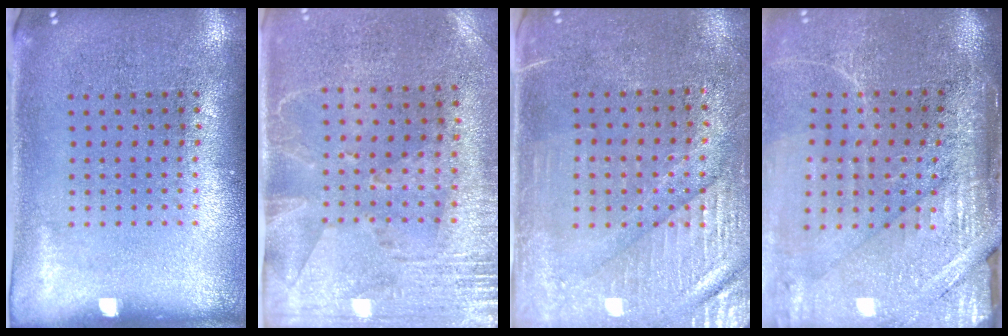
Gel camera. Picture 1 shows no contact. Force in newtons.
{"total": 2.7, "press": 2.3, "slide": 1.5}
{"total": 3.4, "press": 3.0, "slide": 1.7}
{"total": 4.3, "press": 3.7, "slide": 2.2}